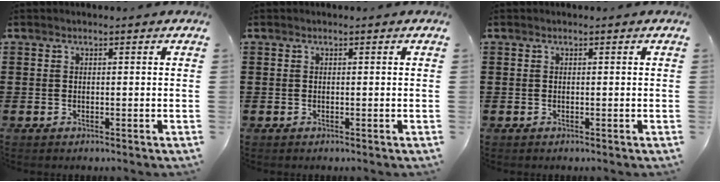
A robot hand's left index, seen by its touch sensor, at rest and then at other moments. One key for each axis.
{"total": 0.0}
{"total": 0.0}